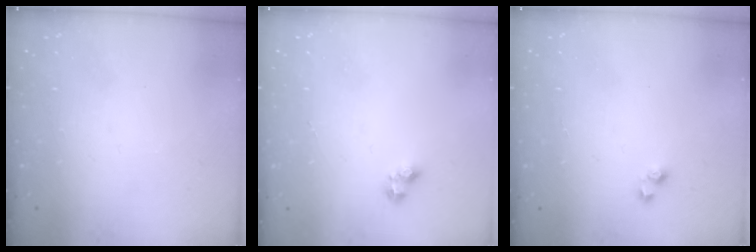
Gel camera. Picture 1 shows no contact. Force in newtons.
{"total": 3.1, "press": 3.0, "slide": 0.6}
{"total": 2.6, "press": 2.6, "slide": 0.3}